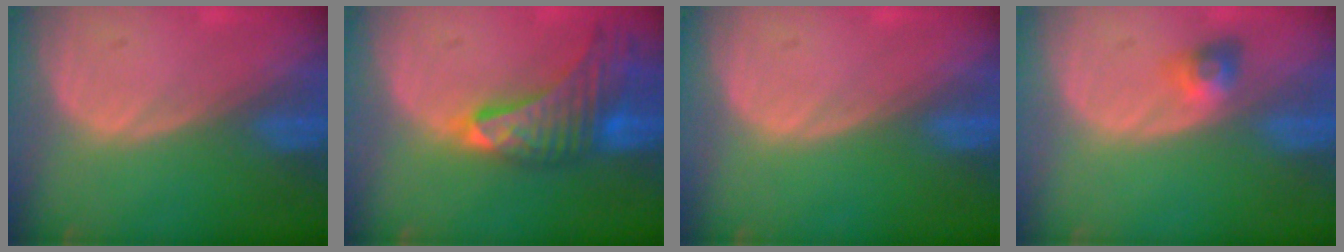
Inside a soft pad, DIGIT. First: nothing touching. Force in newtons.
{"total": 9.6, "press": 8.5, "slide": 4.4}
{"total": 0.0}
{"total": 3.0, "press": 2.7, "slide": 1.4}